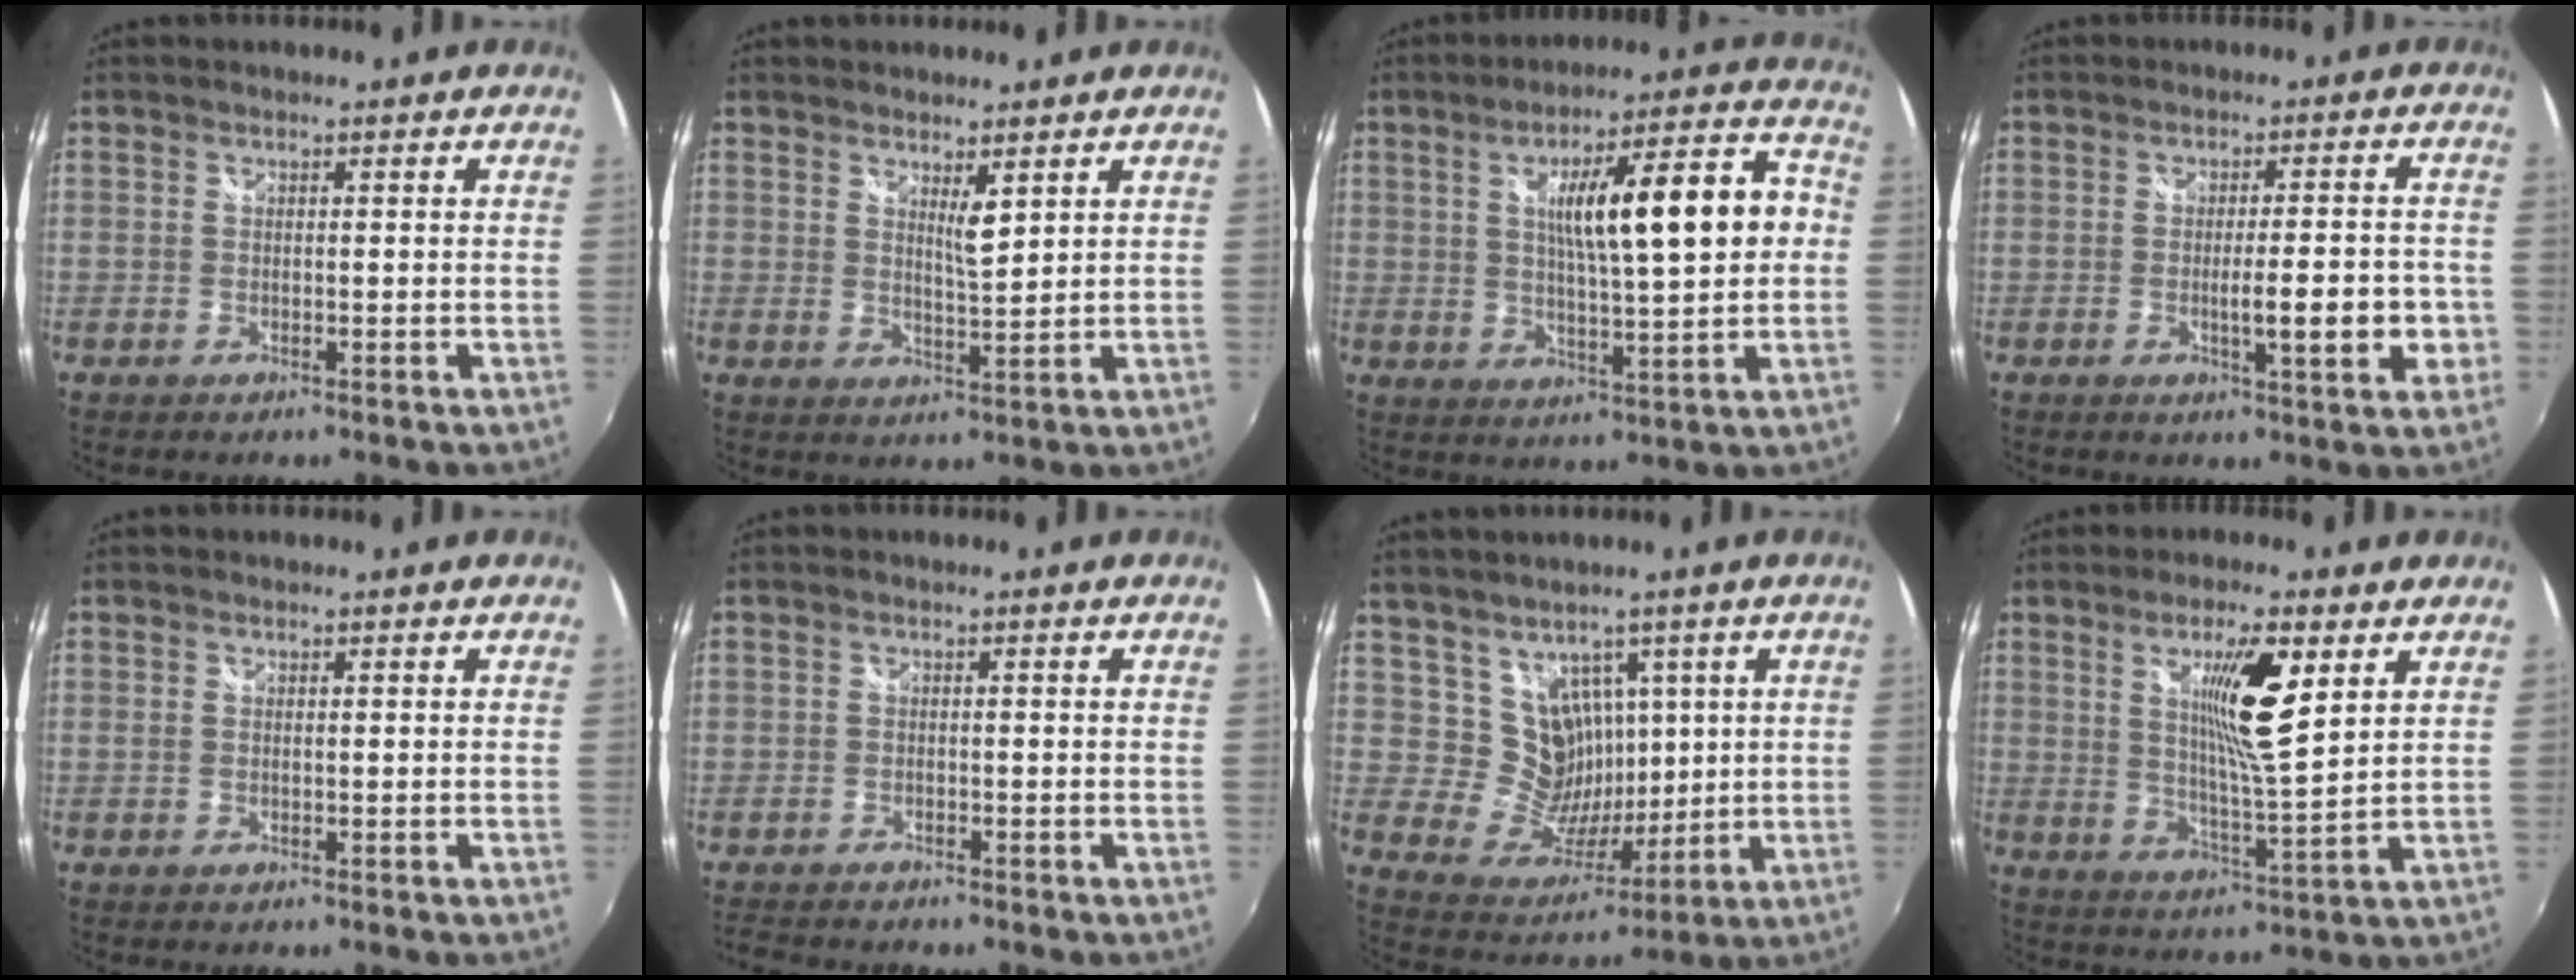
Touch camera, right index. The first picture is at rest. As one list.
[{"total": 3.3, "force": [2.3, -1.2, 2.0], "torque": [-0.025, -0.014, 0.041]}, {"total": 14.9, "force": [2.2, 1.1, 14.7], "torque": [-0.213, 0.018, 0.046]}, {"total": 8.2, "force": [-2.2, 1.6, 7.7], "torque": [-0.121, -0.014, -0.028]}, {"total": 0.0}, {"total": 2.8, "force": [-2.7, -0.9, -0.2], "torque": [-0.010, -0.017, -0.051]}, {"total": 9.7, "force": [4.4, 8.1, 2.9], "torque": [-0.047, 0.002, 0.101]}, {"total": 10.4, "force": [4.8, -0.5, 9.2], "torque": [-0.148, -0.012, 0.085]}]